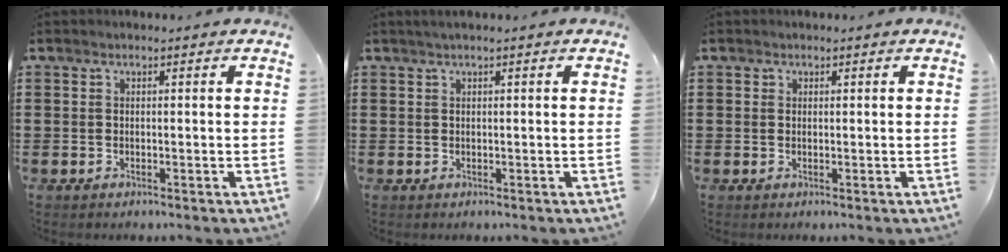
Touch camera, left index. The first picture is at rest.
{"total": 0.9, "force": [0.4, -0.1, 0.7], "torque": [-0.012, 0.000, 0.008]}
{"total": 0.6, "force": [0.4, 0.4, 0.1], "torque": [-0.003, 0.002, 0.009]}